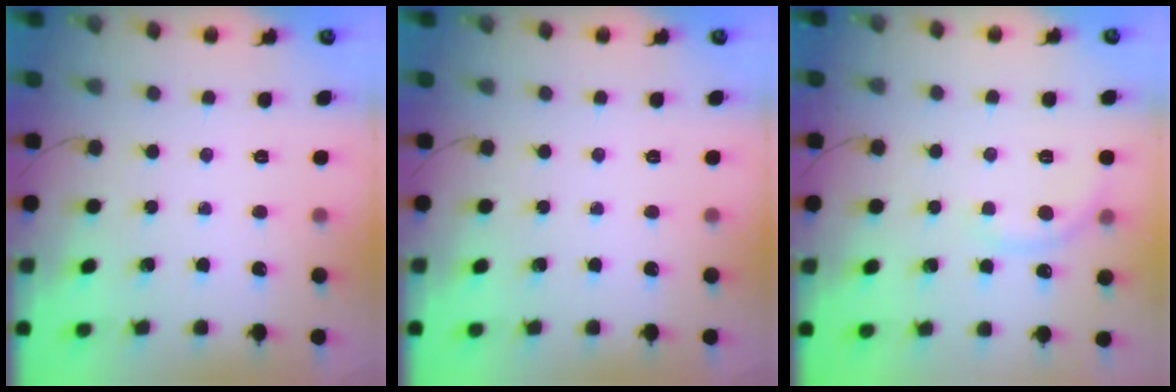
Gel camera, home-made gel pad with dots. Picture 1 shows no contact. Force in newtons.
{"total": 0.0}
{"total": 3.3, "press": 3.1, "slide": 1.2}